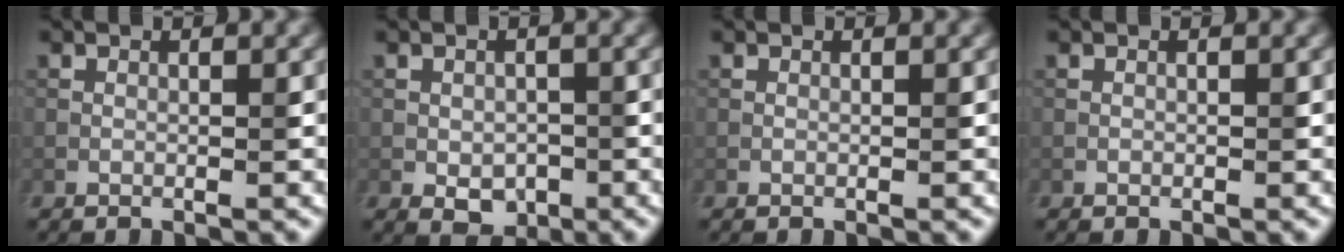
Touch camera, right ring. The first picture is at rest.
{"total": 2.6, "force": [-1.0, 1.9, 1.5], "torque": [-0.031, -0.009, -0.009]}
{"total": 0.0}
{"total": 0.0}